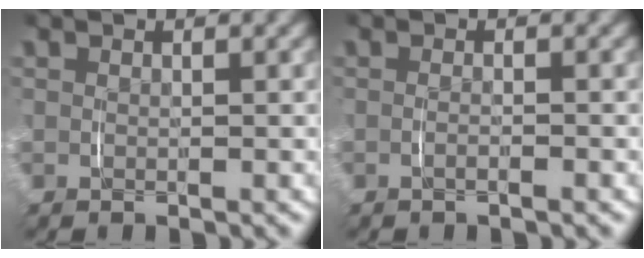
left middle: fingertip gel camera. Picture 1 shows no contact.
{"total": 0.7, "force": [-0.5, -0.1, 0.5], "torque": [-0.013, -0.001, -0.010]}